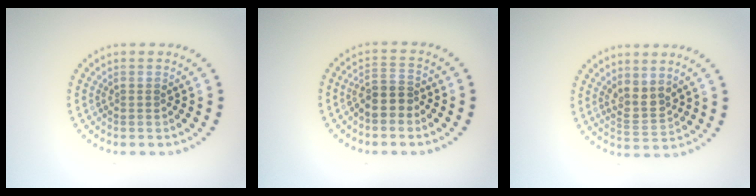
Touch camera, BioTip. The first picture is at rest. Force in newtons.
{"total": 2.7, "press": 2.3, "slide": 1.3}
{"total": 2.4, "press": 2.0, "slide": 1.3}